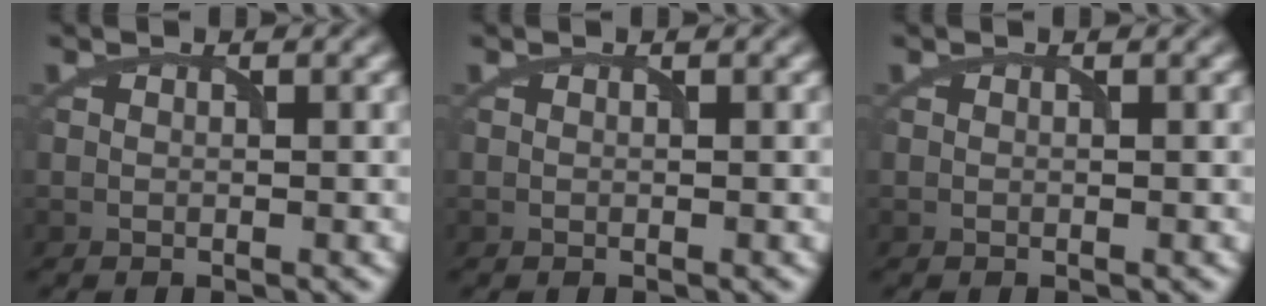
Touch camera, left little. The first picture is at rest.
{"total": 0.0}
{"total": 0.0}